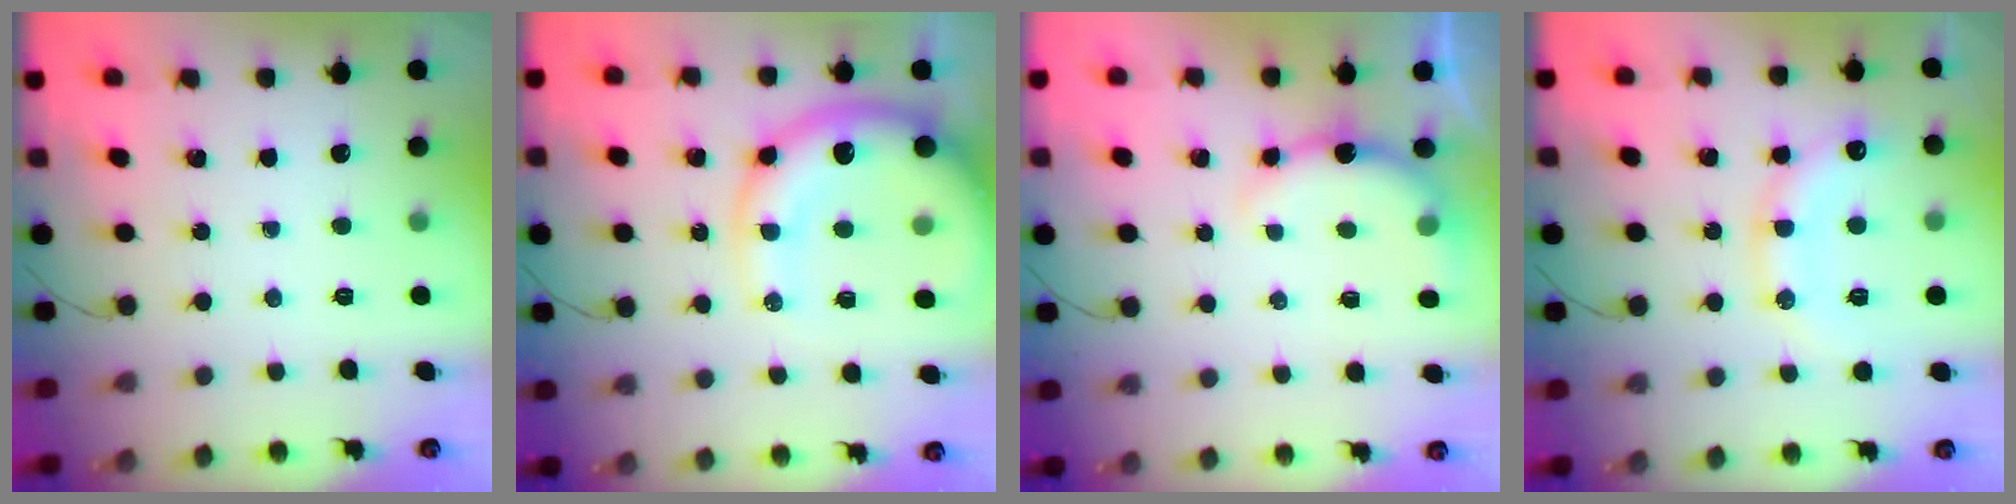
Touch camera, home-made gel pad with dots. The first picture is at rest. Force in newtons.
{"total": 17.2, "press": 16.8, "slide": 3.6}
{"total": 5.6, "press": 5.6, "slide": 0.8}
{"total": 14.9, "press": 14.8, "slide": 1.5}